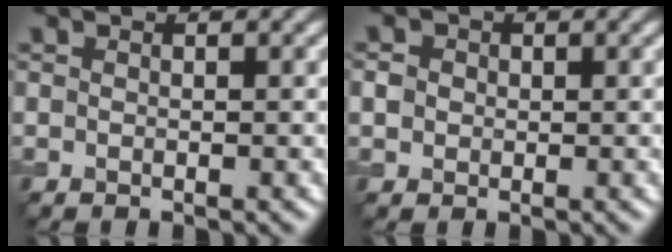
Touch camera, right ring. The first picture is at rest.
{"total": 1.3, "force": [0.0, 1.3, 0.4], "torque": [-0.003, -0.001, -0.001]}